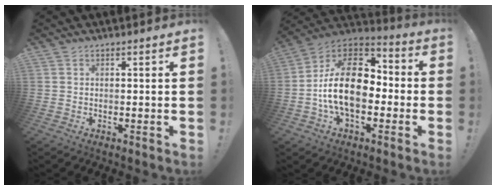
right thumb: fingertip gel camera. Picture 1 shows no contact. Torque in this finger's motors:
{"motor_torque": [0.46, 1.39, 1.50, -1.27, 0.43]}